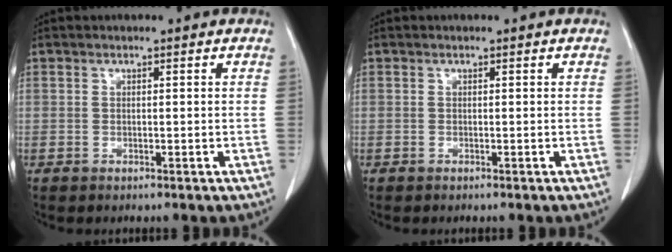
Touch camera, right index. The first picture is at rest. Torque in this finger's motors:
{"motor_torque": [0.14, -0.09, -0.01, 0.00]}